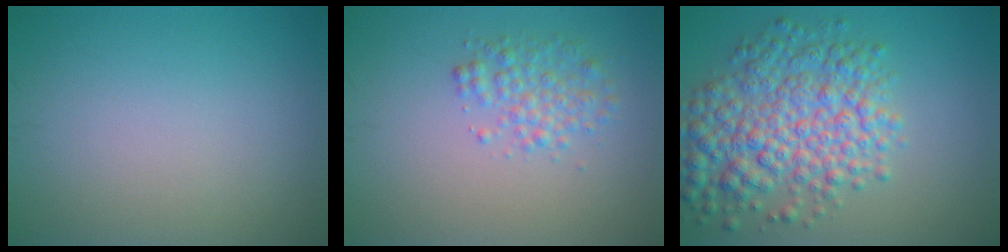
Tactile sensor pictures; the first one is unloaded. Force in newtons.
{"total": 2.4, "press": 2.4, "slide": 0.1}
{"total": 7.5, "press": 7.5, "slide": 0.1}